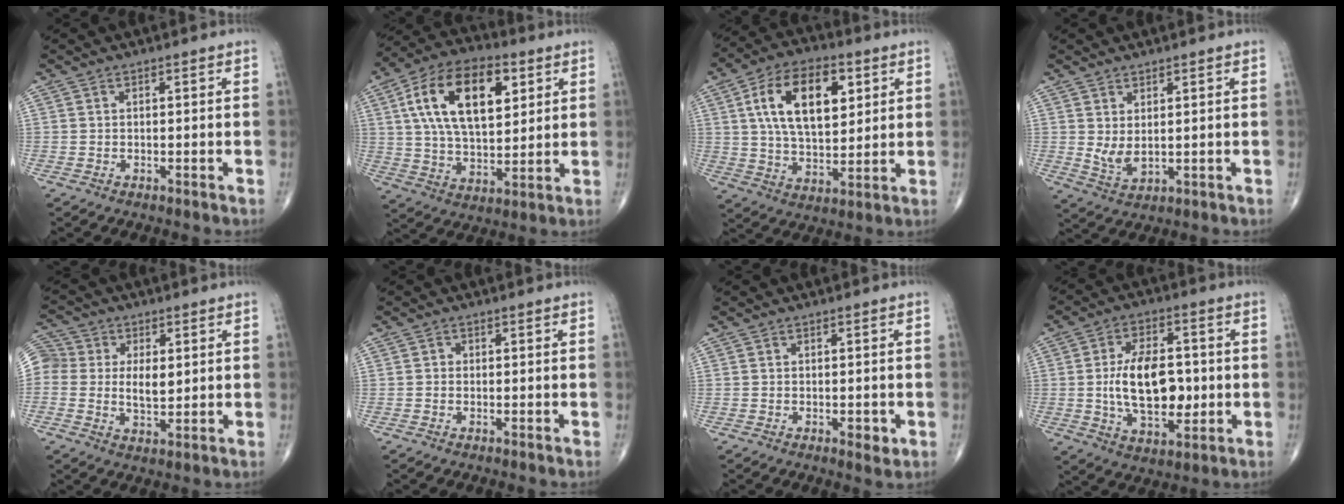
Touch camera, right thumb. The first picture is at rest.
{"total": 19.2, "force": [6.2, 10.2, 15.0], "torque": [-0.246, -0.003, 0.105]}
{"total": 16.6, "force": [5.1, 9.0, 13.0], "torque": [-0.204, -0.006, 0.090]}
{"total": 4.2, "force": [0.9, 2.0, 3.5], "torque": [-0.066, -0.015, 0.028]}
{"total": 14.4, "force": [1.8, 10.8, 9.4], "torque": [-0.185, 0.008, 0.031]}
{"total": 0.7, "force": [-0.1, 0.7, 0.2], "torque": [0.002, 0.002, -0.005]}
{"total": 2.2, "force": [-0.6, 1.1, 1.9], "torque": [-0.020, -0.002, -0.008]}
{"total": 14.5, "force": [-0.4, 8.2, 11.9], "torque": [-0.178, 0.002, -0.002]}